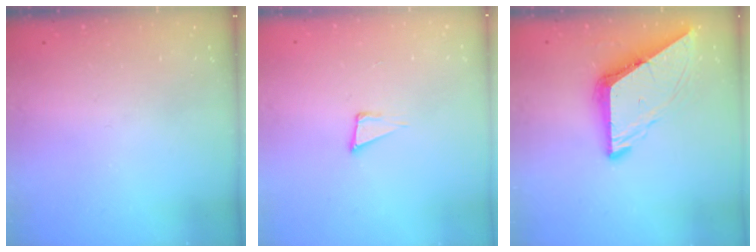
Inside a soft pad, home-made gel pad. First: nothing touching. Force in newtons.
{"total": 4.0, "press": 2.7, "slide": 2.9}
{"total": 9.1, "press": 9.0, "slide": 1.1}